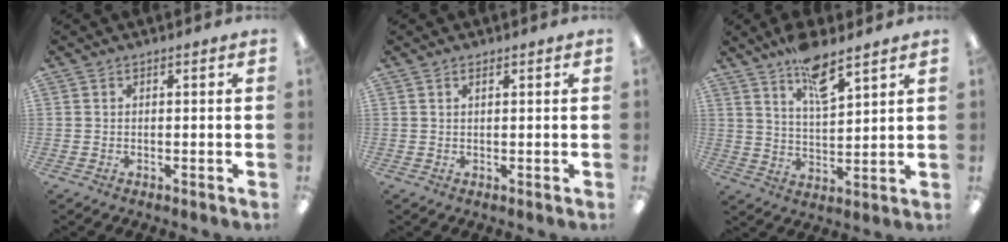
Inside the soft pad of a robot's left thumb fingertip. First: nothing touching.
{"total": 0.8, "force": [0.6, 0.3, 0.5], "torque": [-0.011, 0.001, 0.010]}
{"total": 9.7, "force": [7.2, 2.8, 5.8], "torque": [-0.099, -0.039, 0.127]}